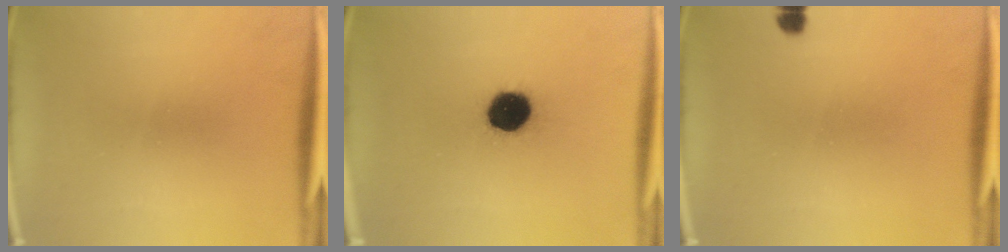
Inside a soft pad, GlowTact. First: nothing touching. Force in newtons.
{"total": 13.1}
{"total": 1.4}